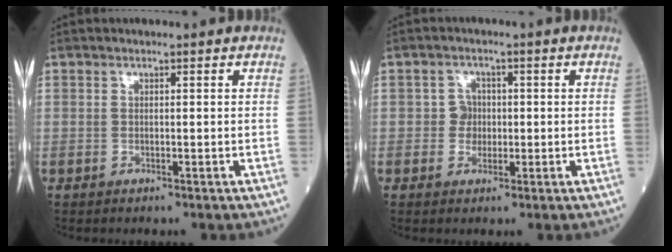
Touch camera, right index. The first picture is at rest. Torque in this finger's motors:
{"motor_torque": [-0.05, -0.03, -0.02, -0.01]}